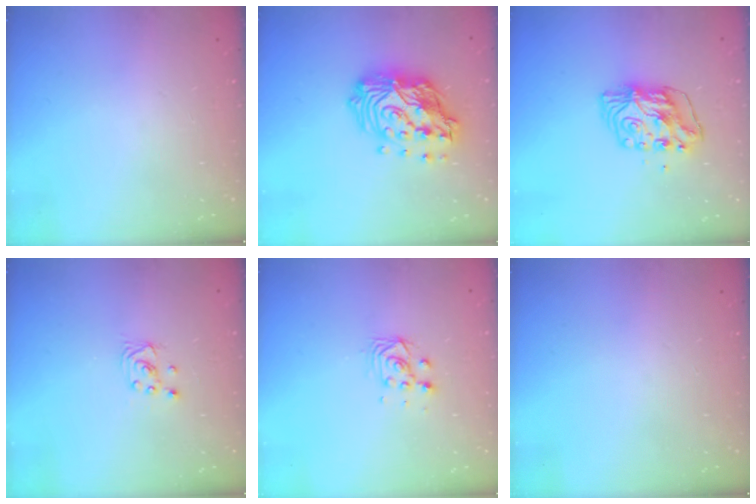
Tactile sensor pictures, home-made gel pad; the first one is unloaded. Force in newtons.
{"total": 18.6, "press": 18.5, "slide": 1.9}
{"total": 7.0, "press": 7.0, "slide": 0.6}
{"total": 1.6, "press": 1.6, "slide": 0.0}
{"total": 5.0, "press": 5.0, "slide": 0.3}
{"total": 0.0}